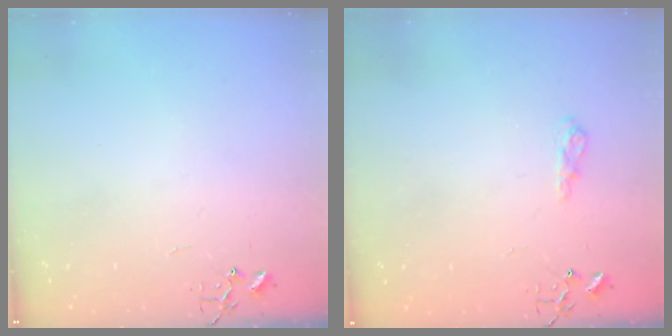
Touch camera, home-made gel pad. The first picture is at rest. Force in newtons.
{"total": 9.8, "press": 9.7, "slide": 1.0}